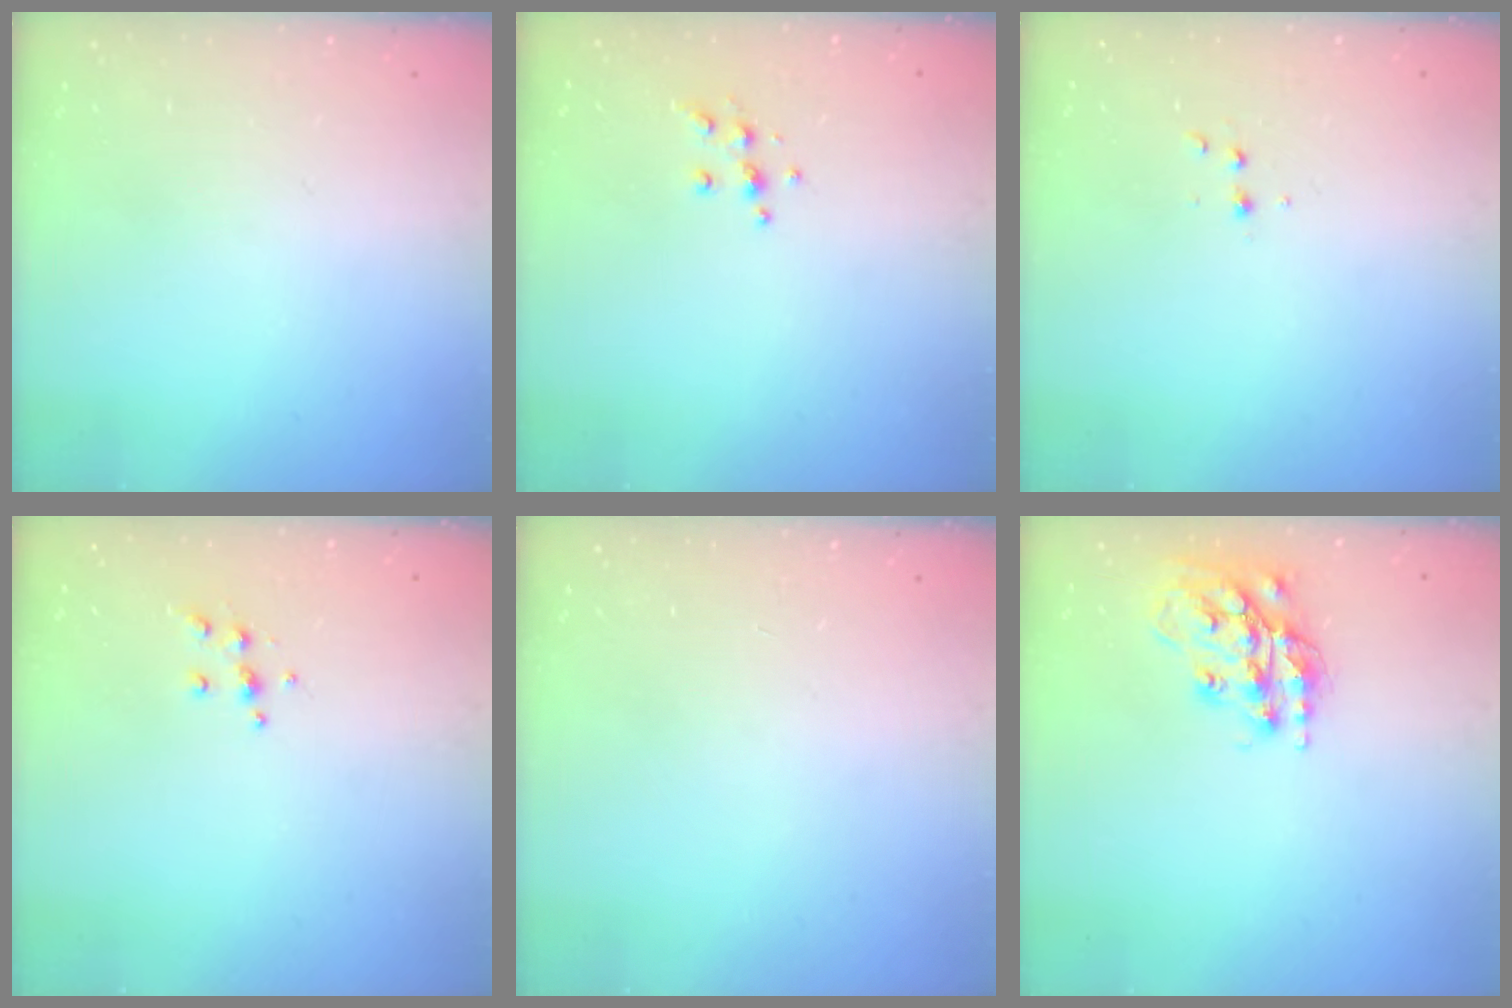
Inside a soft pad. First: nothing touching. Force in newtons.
{"total": 5.6, "press": 5.6, "slide": 0.6}
{"total": 2.9, "press": 2.7, "slide": 1.1}
{"total": 4.7, "press": 4.6, "slide": 0.5}
{"total": 0.0}
{"total": 16.1, "press": 16.0, "slide": 1.3}